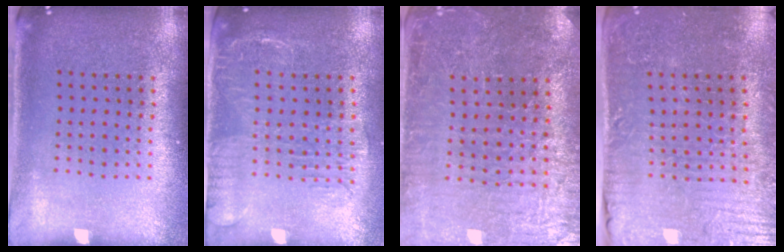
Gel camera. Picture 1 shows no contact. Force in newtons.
{"total": 1.9, "press": 1.6, "slide": 1.1}
{"total": 3.3, "press": 3.3, "slide": 0.4}
{"total": 4.0, "press": 4.0, "slide": 0.3}